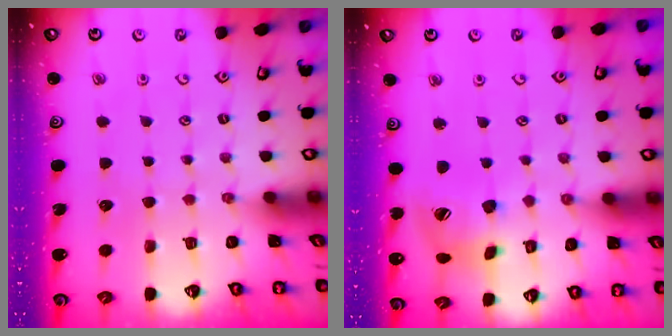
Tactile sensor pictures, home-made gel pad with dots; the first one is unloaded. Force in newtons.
{"total": 13.7, "press": 13.6, "slide": 1.6}